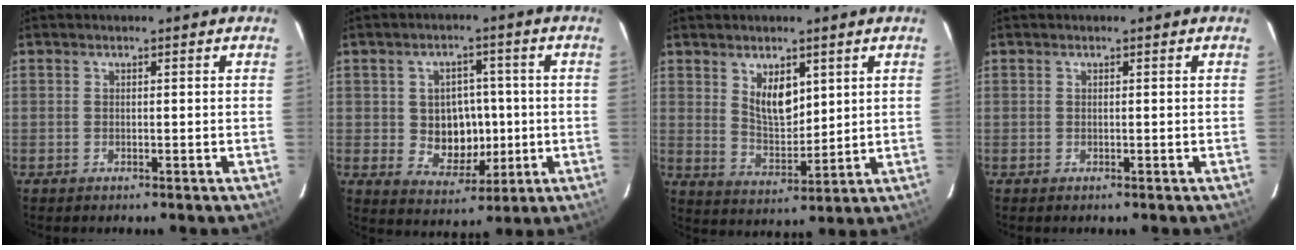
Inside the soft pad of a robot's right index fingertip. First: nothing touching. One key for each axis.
{"total": 8.5, "fx": -0.6, "fy": 7.2, "fz": 4.4, "tx": -0.089, "ty": 0.007, "tz": 0.010}
{"total": 7.3, "fx": 3.4, "fy": 3.8, "fz": 5.3, "tx": -0.085, "ty": -0.004, "tz": 0.070}
{"total": 0.0}